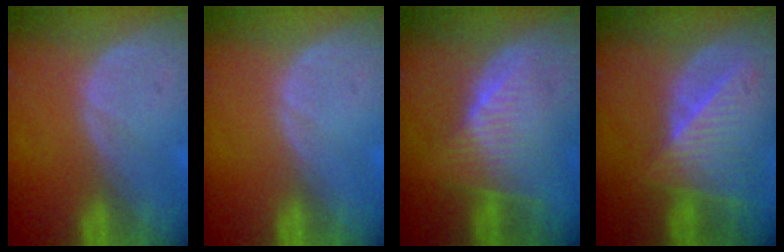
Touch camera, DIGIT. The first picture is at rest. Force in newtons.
{"total": 0.0}
{"total": 7.0, "press": 6.5, "slide": 2.8}
{"total": 9.0, "press": 8.0, "slide": 4.0}